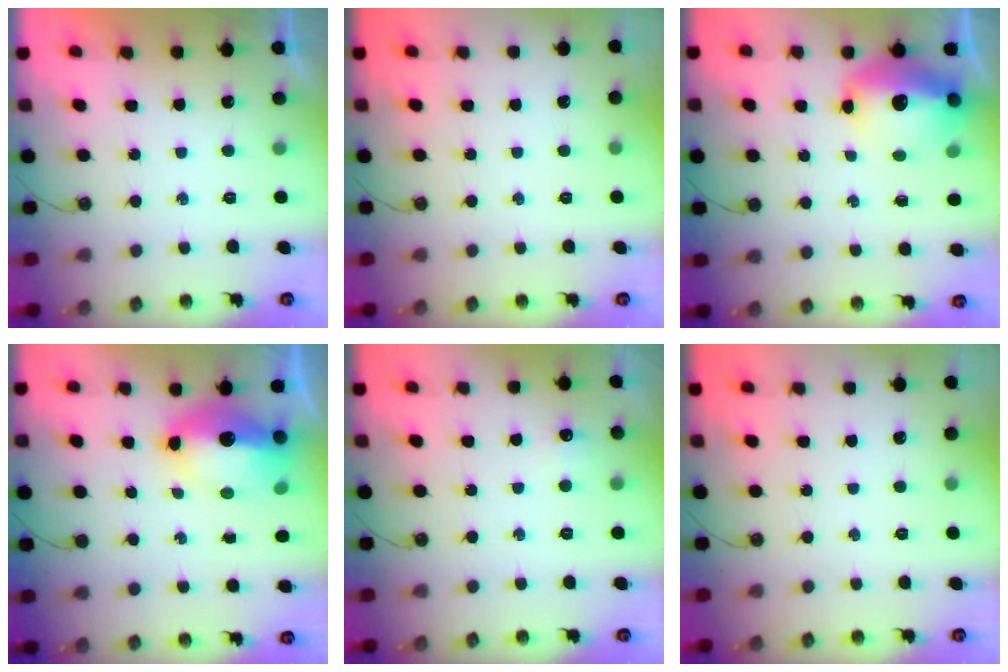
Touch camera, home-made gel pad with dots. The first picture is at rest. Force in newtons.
{"total": 0.0}
{"total": 16.6, "press": 16.5, "slide": 1.6}
{"total": 14.5, "press": 13.9, "slide": 4.0}
{"total": 4.8, "press": 4.8, "slide": 0.7}
{"total": 0.0}